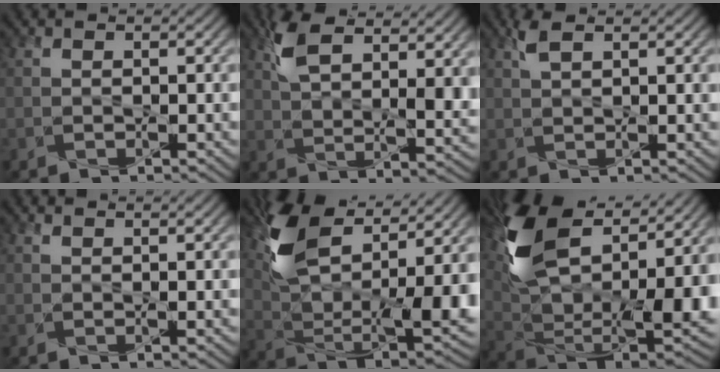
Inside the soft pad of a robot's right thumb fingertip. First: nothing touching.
{"total": 11.5, "force": [5.4, 4.7, 8.9], "torque": [-0.178, -0.001, 0.104]}
{"total": 2.4, "force": [1.5, 0.6, 1.8], "torque": [-0.043, 0.006, 0.029]}
{"total": 1.3, "force": [1.1, 0.1, 0.6], "torque": [-0.013, 0.001, 0.017]}
{"total": 15.4, "force": [7.0, 7.4, 11.6], "torque": [-0.241, 0.000, 0.138]}
{"total": 18.0, "force": [7.5, 9.6, 13.2], "torque": [-0.298, 0.011, 0.147]}